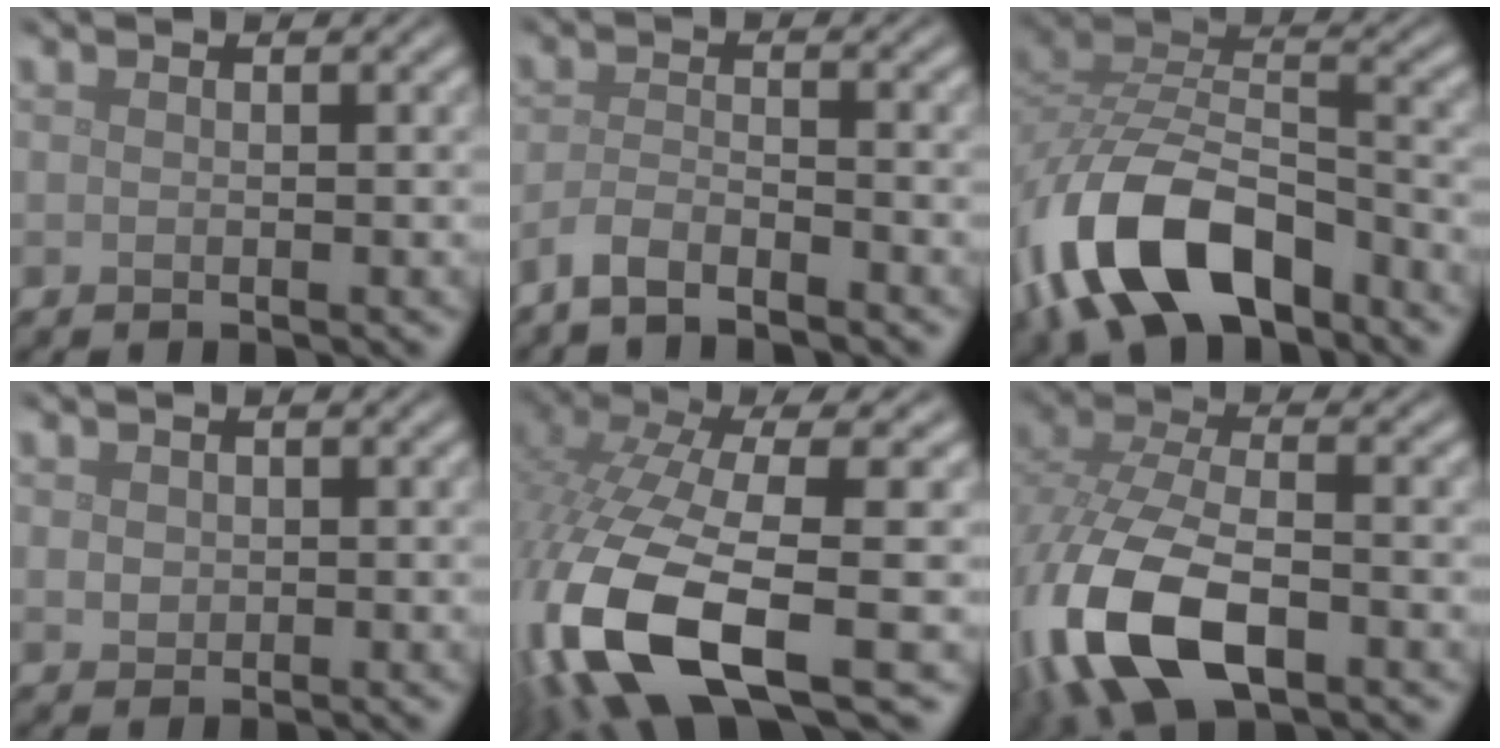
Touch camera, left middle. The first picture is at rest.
{"total": 2.5, "force": [-2.1, 0.5, 1.3], "torque": [-0.025, 0.001, -0.049]}
{"total": 11.6, "force": [-6.1, 6.2, 7.7], "torque": [-0.166, -0.006, -0.117]}
{"total": 1.0, "force": [0.2, 0.9, 0.4], "torque": [-0.005, -0.003, 0.006]}
{"total": 14.2, "force": [-5.6, 5.1, 12.0], "torque": [-0.280, -0.026, -0.093]}
{"total": 12.6, "force": [-4.9, 6.7, 9.5], "torque": [-0.232, -0.032, -0.087]}